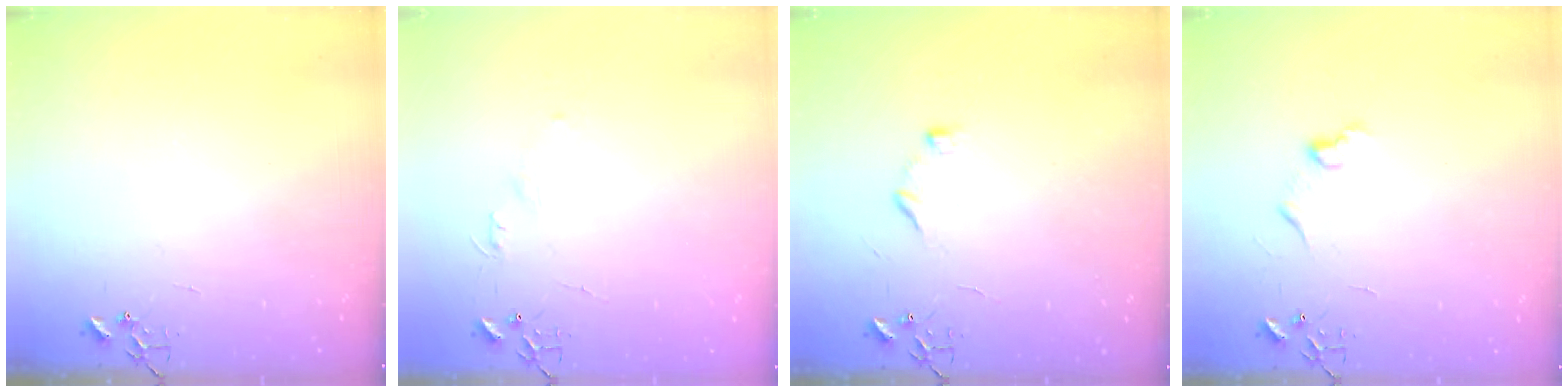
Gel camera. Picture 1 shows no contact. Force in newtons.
{"total": 4.0, "press": 3.9, "slide": 0.6}
{"total": 6.7, "press": 6.7, "slide": 0.7}
{"total": 6.3, "press": 6.3, "slide": 0.5}